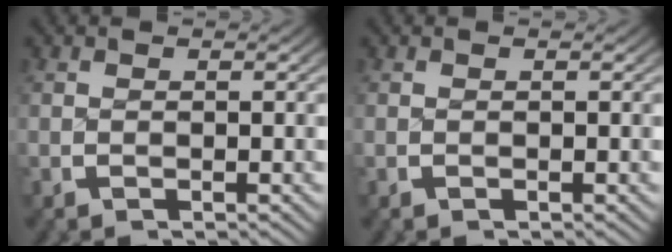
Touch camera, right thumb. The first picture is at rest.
{"total": 0.0}